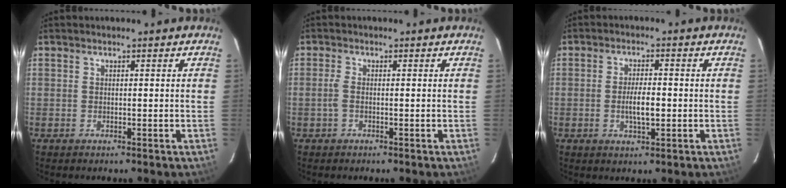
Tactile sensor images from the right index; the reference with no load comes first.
{"total": 1.5, "force": [-0.4, 0.4, 1.4], "torque": [-0.032, 0.001, -0.010]}
{"total": 4.6, "force": [-0.8, 1.4, 4.3], "torque": [-0.079, -0.004, -0.010]}